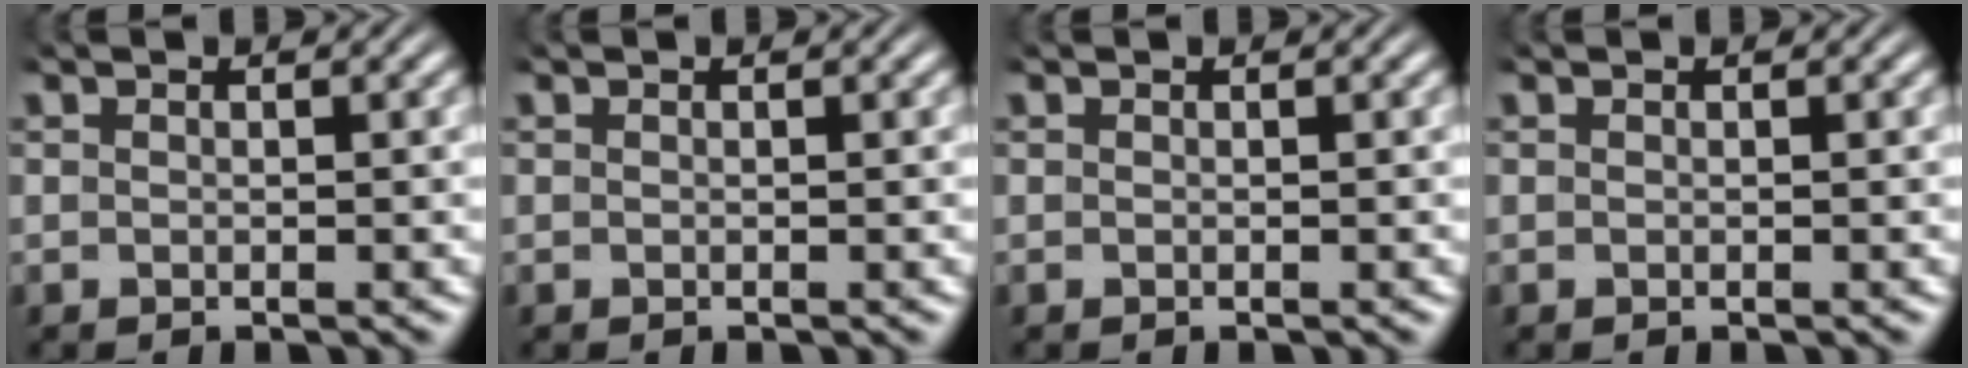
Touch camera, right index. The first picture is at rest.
{"total": 0.0}
{"total": 0.0}
{"total": 0.0}